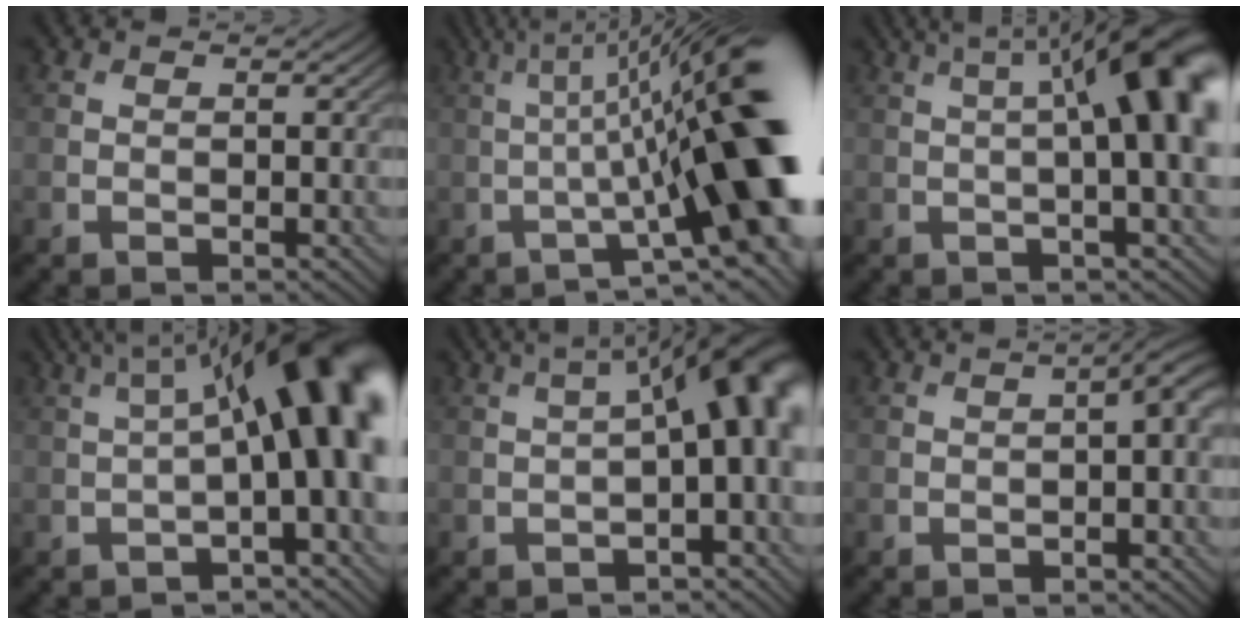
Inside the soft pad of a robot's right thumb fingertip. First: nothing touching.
{"total": 16.1, "force": [-1.1, 3.3, 15.8], "torque": [-0.204, 0.014, -0.012]}
{"total": 13.4, "force": [2.7, 3.5, 12.6], "torque": [-0.149, 0.032, 0.037]}
{"total": 13.3, "force": [1.2, 3.7, 12.8], "torque": [-0.172, 0.020, 0.015]}
{"total": 9.1, "force": [0.6, 3.0, 8.6], "torque": [-0.114, 0.016, 0.009]}
{"total": 3.2, "force": [0.3, 0.8, 3.1], "torque": [-0.045, 0.010, 0.005]}